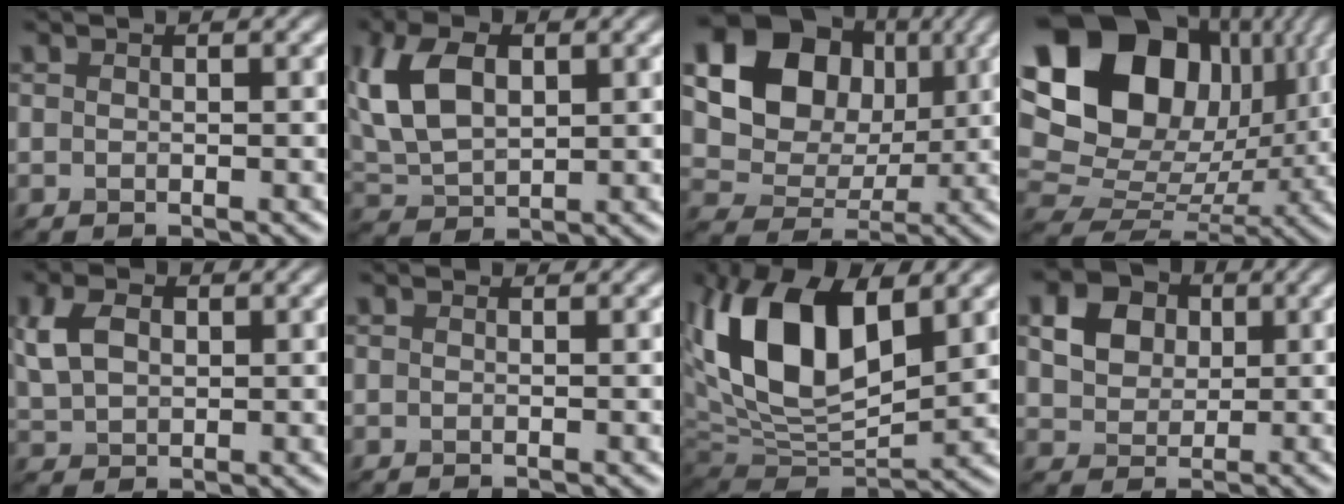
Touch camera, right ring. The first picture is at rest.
{"total": 6.0, "force": [1.8, 3.6, 4.4], "torque": [-0.124, 0.018, 0.055]}
{"total": 11.7, "force": [3.9, 9.5, 5.6], "torque": [-0.148, 0.042, 0.088]}
{"total": 20.7, "force": [7.4, 15.6, 11.4], "torque": [-0.258, 0.065, 0.150]}
{"total": 3.1, "force": [1.1, 2.2, 1.9], "torque": [-0.065, 0.012, 0.041]}
{"total": 0.9, "force": [0.2, 0.6, 0.6], "torque": [-0.003, 0.003, -0.009]}
{"total": 10.9, "force": [3.5, 5.7, 8.6], "torque": [-0.171, 0.014, 0.081]}
{"total": 5.1, "force": [2.0, 4.2, 2.1], "torque": [-0.062, 0.028, 0.051]}